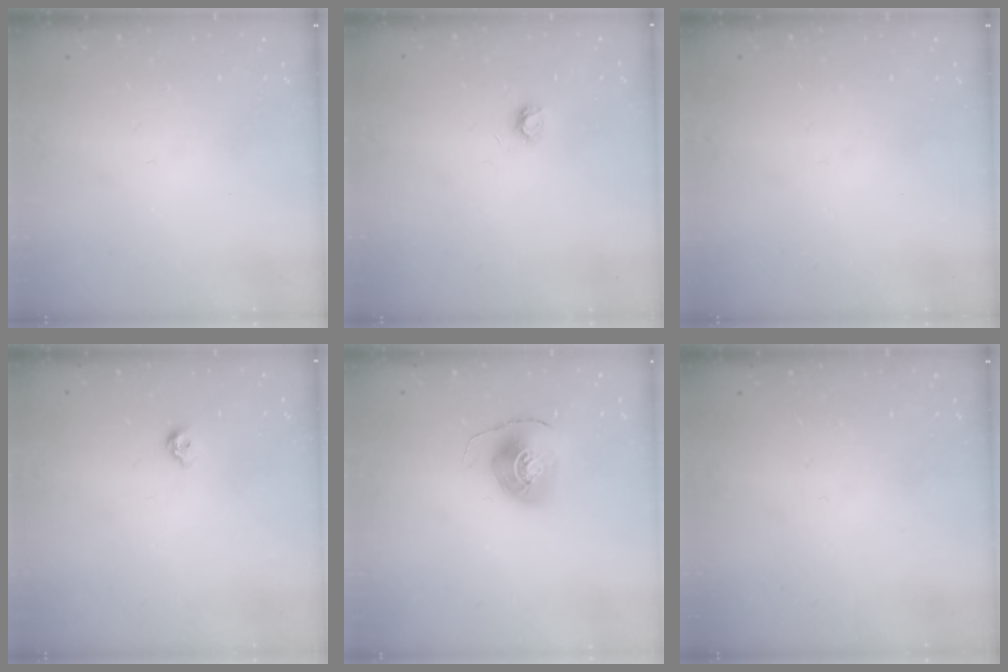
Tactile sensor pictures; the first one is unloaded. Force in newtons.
{"total": 3.8, "press": 3.8, "slide": 0.4}
{"total": 0.0}
{"total": 5.0, "press": 4.9, "slide": 0.8}
{"total": 8.8, "press": 8.7, "slide": 0.7}
{"total": 0.0}